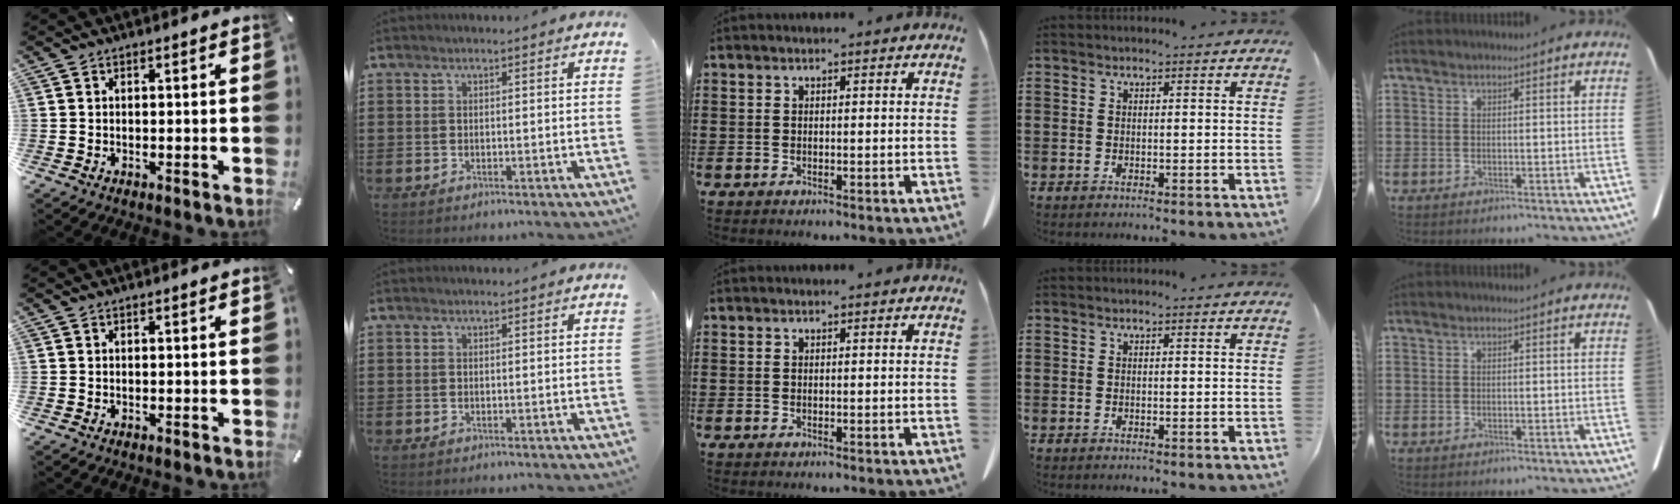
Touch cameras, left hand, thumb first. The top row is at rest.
{}